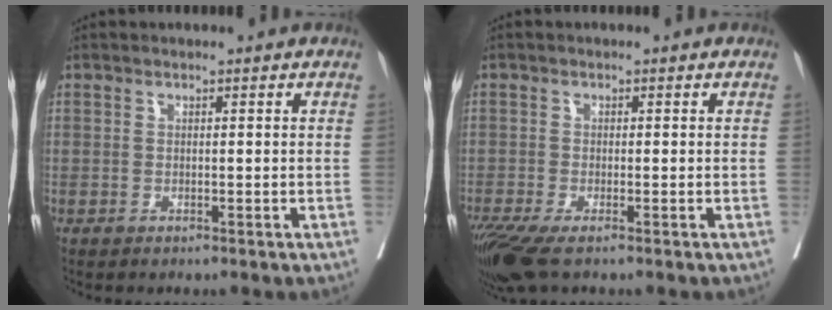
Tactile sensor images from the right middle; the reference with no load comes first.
{"total": 5.4, "force": [-3.7, 1.0, 3.8], "torque": [-0.071, -0.016, -0.070]}